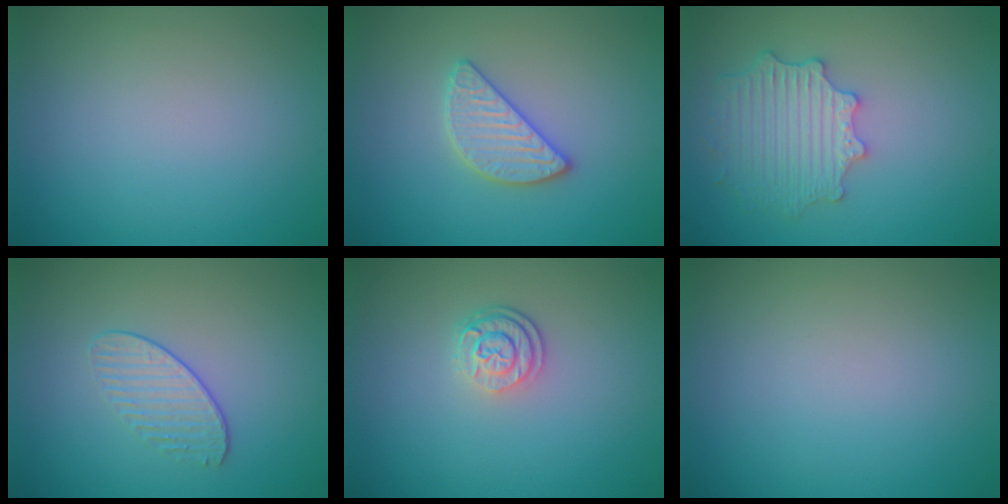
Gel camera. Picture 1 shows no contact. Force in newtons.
{"total": 2.8, "press": 2.7, "slide": 0.5}
{"total": 4.5, "press": 4.0, "slide": 2.1}
{"total": 1.8, "press": 1.3, "slide": 1.1}
{"total": 2.6, "press": 2.0, "slide": 1.6}
{"total": 0.0}